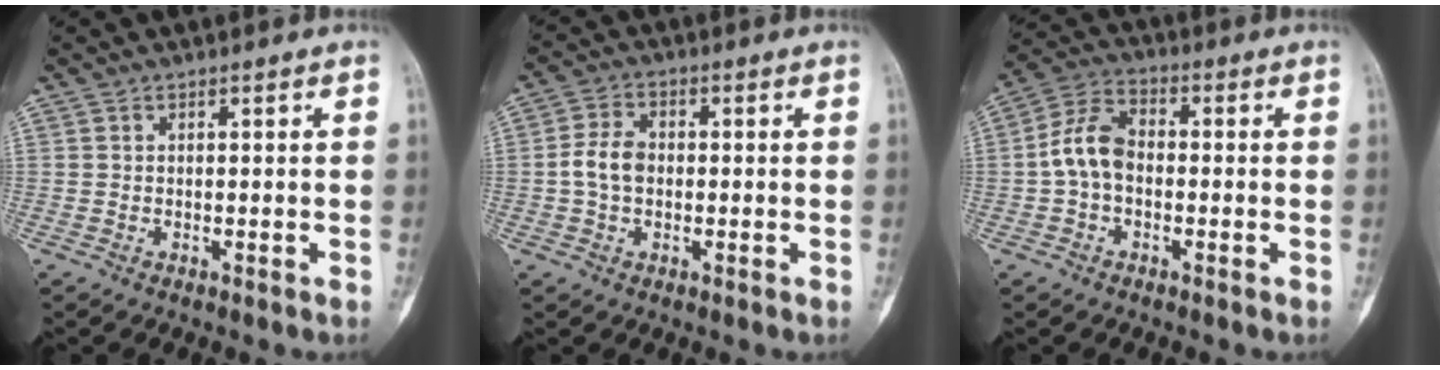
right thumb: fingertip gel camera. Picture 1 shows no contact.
{"total": 5.5, "force": [-0.4, 3.8, 3.9], "torque": [-0.074, 0.016, -0.012]}
{"total": 8.1, "force": [-0.9, 5.4, 5.9], "torque": [-0.109, 0.028, -0.029]}